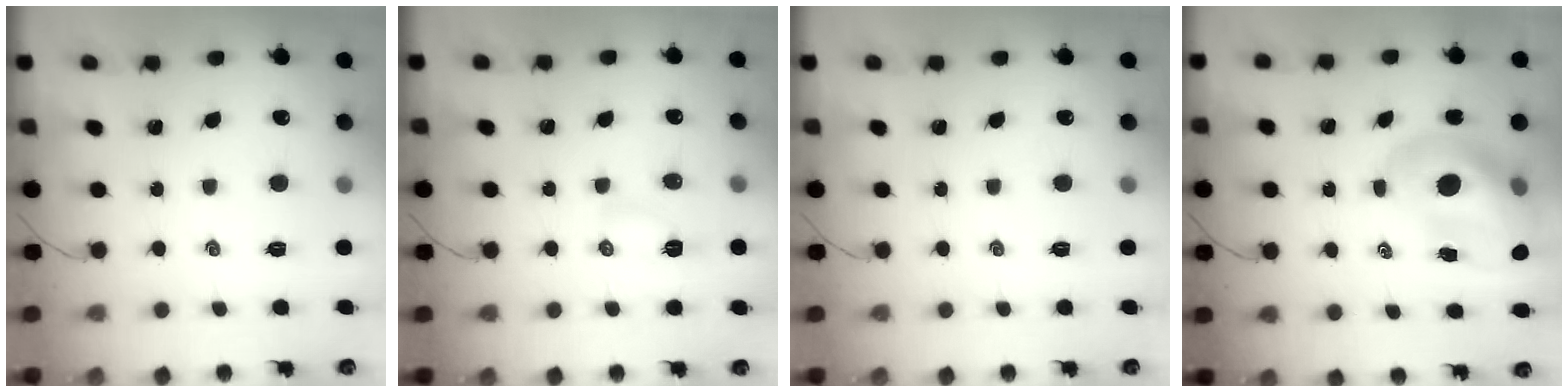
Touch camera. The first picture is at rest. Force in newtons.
{"total": 2.9, "press": 2.7, "slide": 1.0}
{"total": 0.0}
{"total": 12.4, "press": 11.8, "slide": 3.9}